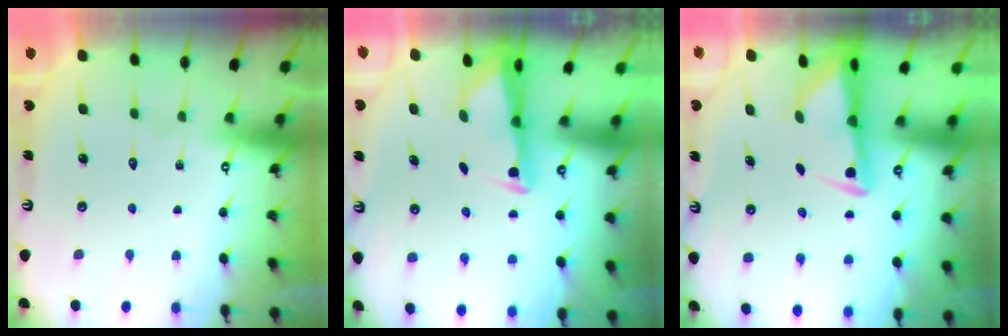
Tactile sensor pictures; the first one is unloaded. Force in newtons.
{"total": 2.5, "press": 2.4, "slide": 0.5}
{"total": 2.9, "press": 2.9, "slide": 0.4}